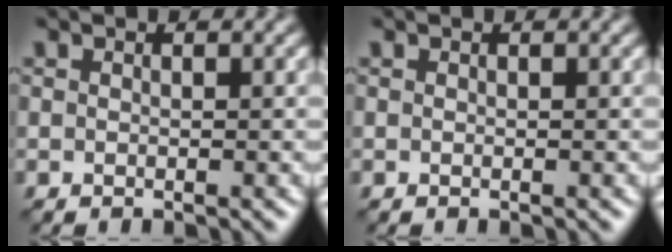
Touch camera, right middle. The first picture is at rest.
{"total": 0.0}